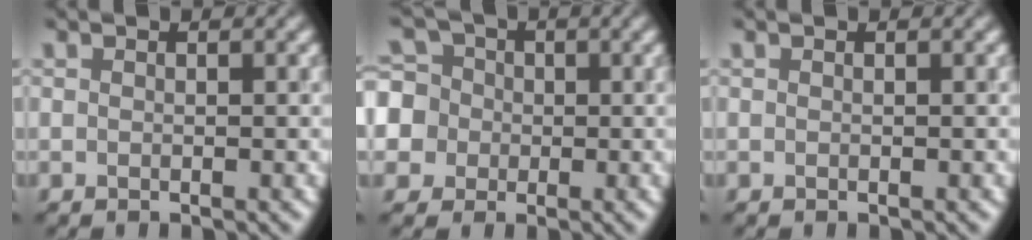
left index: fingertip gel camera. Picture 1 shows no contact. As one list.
[{"total": 7.2, "force": [-0.3, 6.8, 2.3], "torque": [-0.063, 0.033, -0.043]}, {"total": 0.0}]